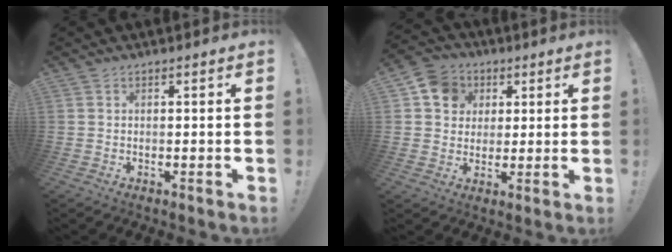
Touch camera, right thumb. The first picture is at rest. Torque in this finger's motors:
{"motor_torque": [-0.10, 1.02, 0.71, 0.05, 0.08]}